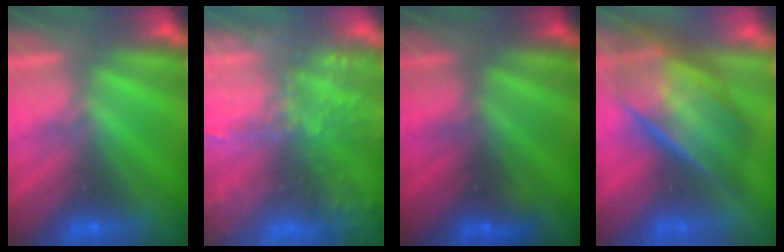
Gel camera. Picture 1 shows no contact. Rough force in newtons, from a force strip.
{"total": 5.8}
{"total": 1.5}
{"total": 7.5}